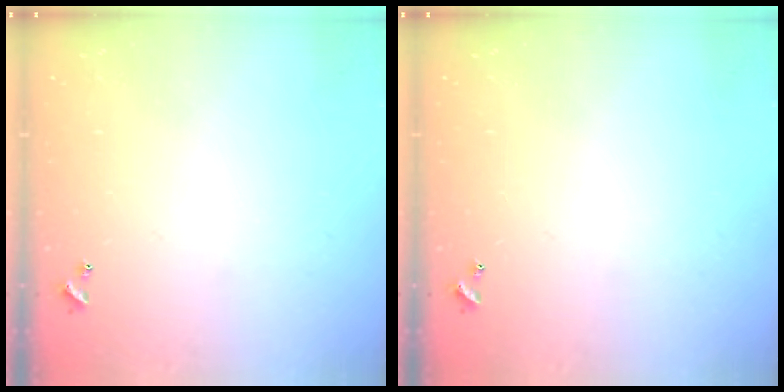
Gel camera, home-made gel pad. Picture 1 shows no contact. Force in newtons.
{"total": 0.0}